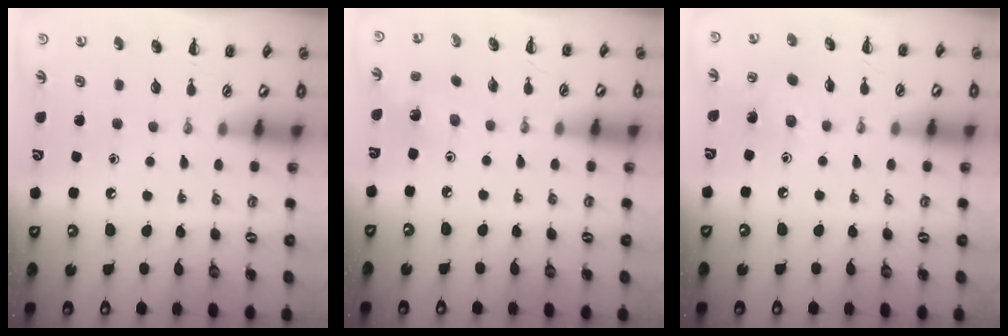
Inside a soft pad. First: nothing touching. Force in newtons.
{"total": 1.5, "press": 1.4, "slide": 0.5}
{"total": 4.3, "press": 4.2, "slide": 1.1}